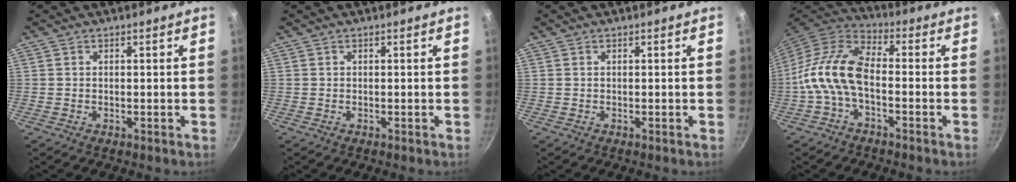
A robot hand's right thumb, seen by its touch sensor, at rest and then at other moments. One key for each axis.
{"total": 0.0}
{"total": 0.0}
{"total": 12.3, "fx": -2.8, "fy": 6.6, "fz": 10.0, "tx": -0.191, "ty": 0.043, "tz": -0.070}